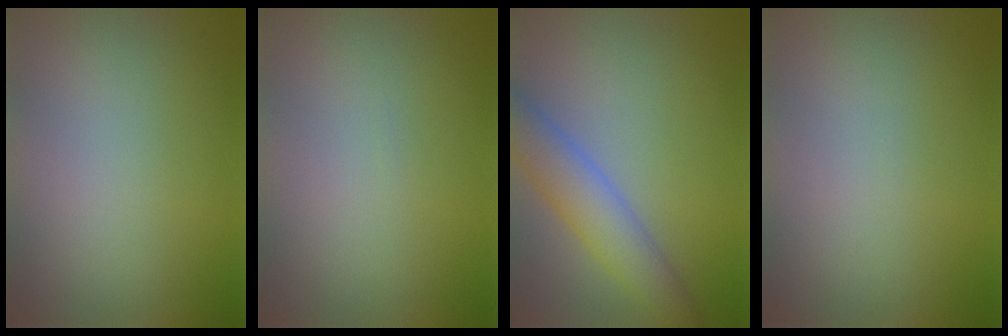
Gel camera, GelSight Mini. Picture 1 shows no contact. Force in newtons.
{"total": 0.0}
{"total": 4.6, "press": 4.6, "slide": 0.4}
{"total": 0.0}